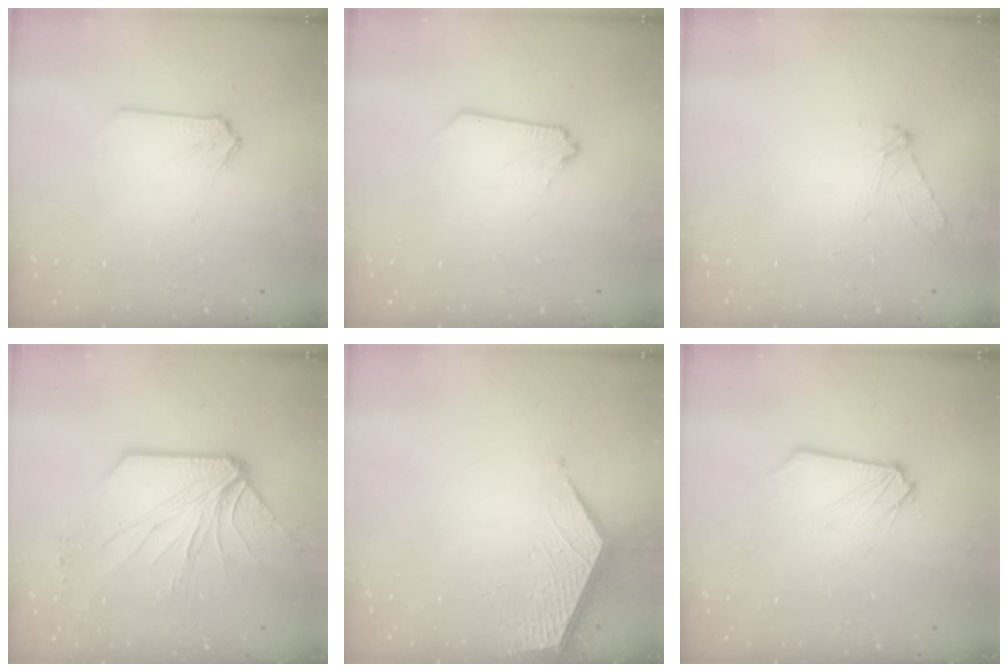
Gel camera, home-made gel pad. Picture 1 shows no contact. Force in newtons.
{"total": 0.0}
{"total": 3.7, "press": 3.7, "slide": 0.6}
{"total": 9.6, "press": 9.5, "slide": 1.7}
{"total": 3.7, "press": 3.7, "slide": 0.3}
{"total": 0.0}